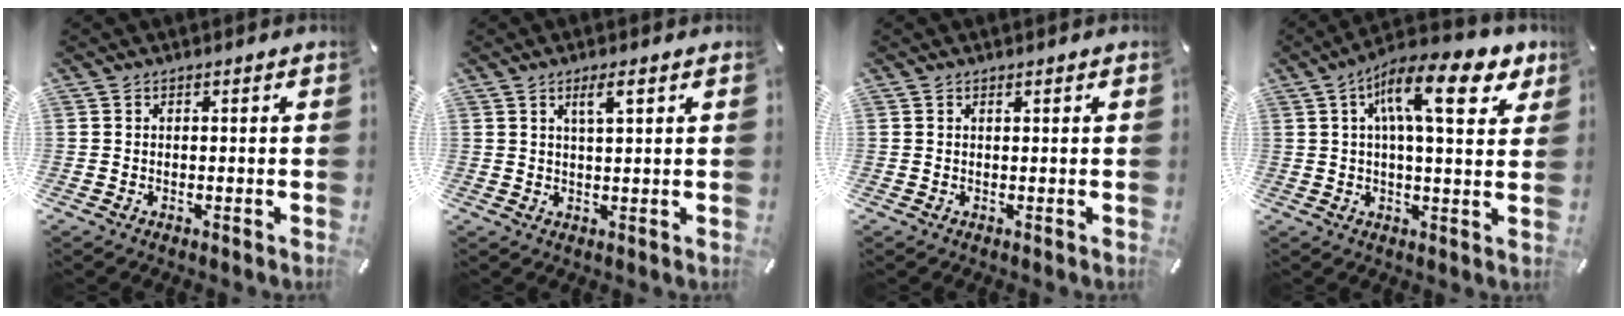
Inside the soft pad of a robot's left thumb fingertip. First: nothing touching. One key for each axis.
{"total": 3.9, "fx": 2.0, "fy": 0.7, "fz": 3.3, "tx": -0.062, "ty": -0.001, "tz": 0.031}
{"total": 0.6, "fx": 0.3, "fy": 0.0, "fz": 0.5, "tx": -0.009, "ty": 0.000, "tz": 0.006}
{"total": 16.1, "fx": 6.8, "fy": 5.5, "fz": 13.5, "tx": -0.216, "ty": -0.013, "tz": 0.106}